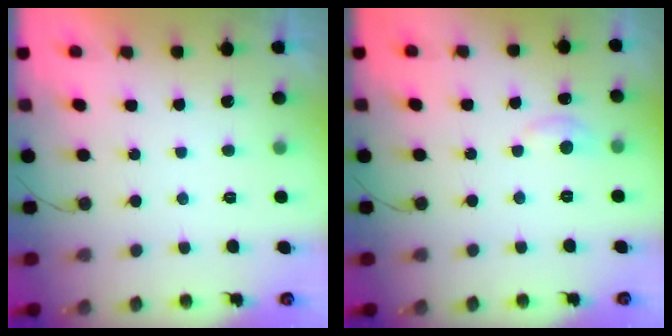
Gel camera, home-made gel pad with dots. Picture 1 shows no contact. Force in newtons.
{"total": 5.5, "press": 5.4, "slide": 0.8}